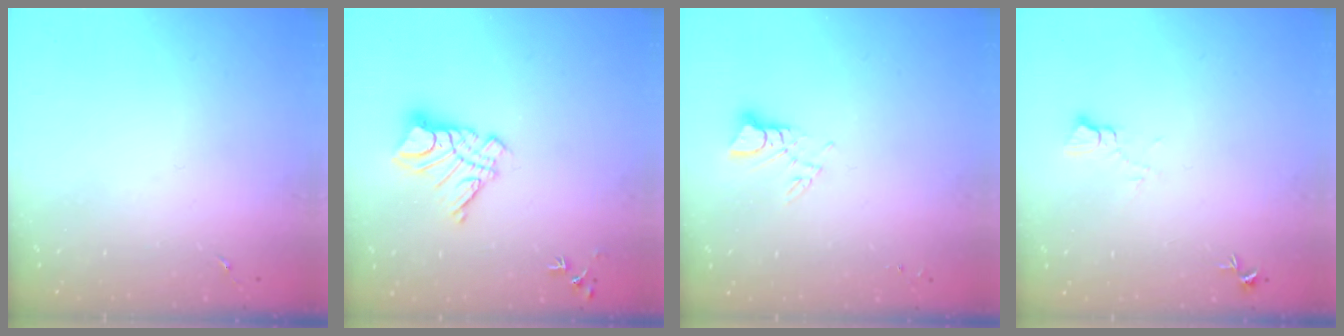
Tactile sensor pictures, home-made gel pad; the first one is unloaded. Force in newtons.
{"total": 11.1, "press": 11.0, "slide": 1.0}
{"total": 3.8, "press": 3.7, "slide": 0.3}
{"total": 3.7, "press": 3.7, "slide": 0.3}